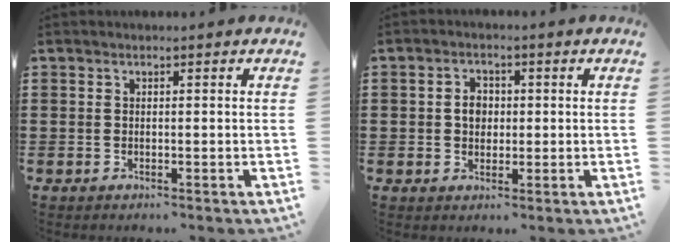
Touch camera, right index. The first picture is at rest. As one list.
[{"total": 3.0, "force": [0.1, 2.3, 2.0], "torque": [-0.043, 0.009, 0.000]}]